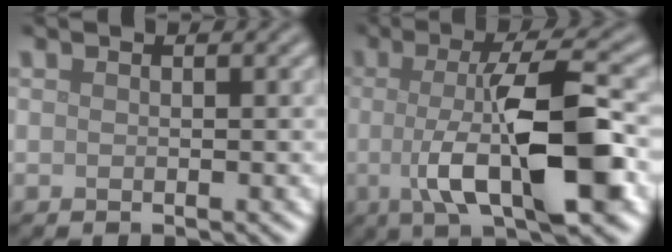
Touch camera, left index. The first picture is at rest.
{"total": 10.0, "force": [-1.0, 2.6, 9.5], "torque": [-0.155, -0.001, -0.018]}